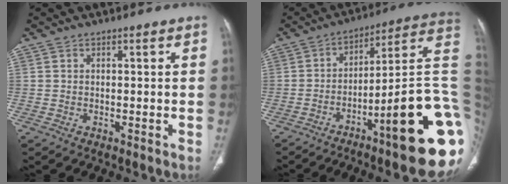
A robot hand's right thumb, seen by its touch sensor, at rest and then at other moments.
{"total": 23.6, "force": [-7.4, 3.9, 22.1], "torque": [-0.224, 0.049, -0.103]}